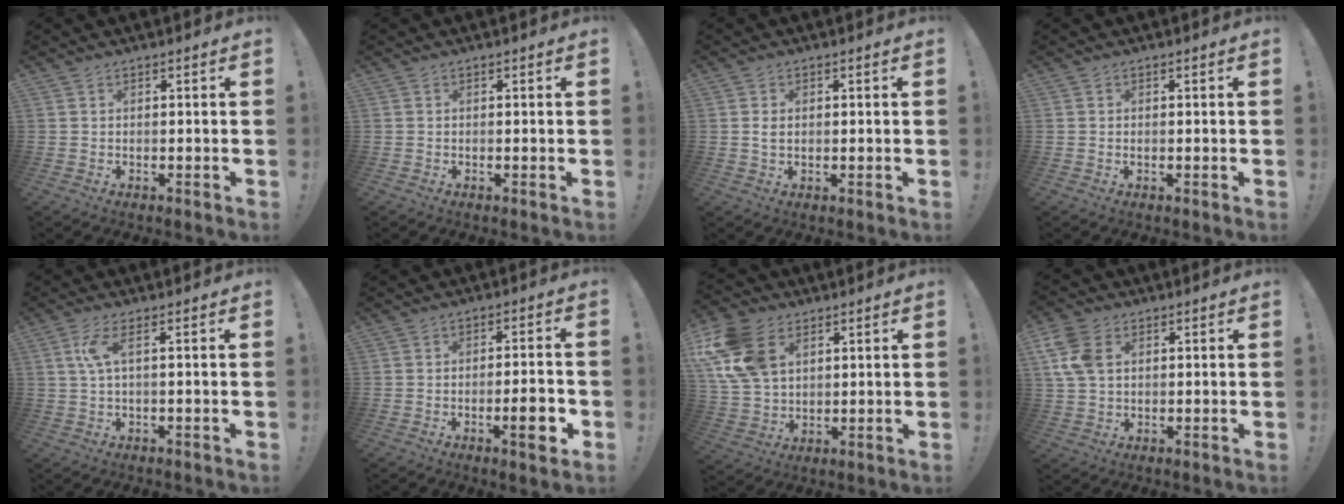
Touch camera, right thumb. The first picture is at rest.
{"total": 0.0}
{"total": 1.8, "force": [0.4, 1.1, 1.4], "torque": [-0.012, -0.002, 0.004]}
{"total": 0.0}
{"total": 5.3, "force": [1.2, 1.1, 5.1], "torque": [-0.089, -0.003, 0.020]}
{"total": 8.0, "force": [-2.9, 1.4, 7.3], "torque": [-0.092, 0.001, -0.047]}
{"total": 17.1, "force": [6.5, 12.0, 10.4], "torque": [-0.214, -0.022, 0.125]}
{"total": 9.2, "force": [2.7, 6.4, 6.0], "torque": [-0.136, 0.004, 0.053]}